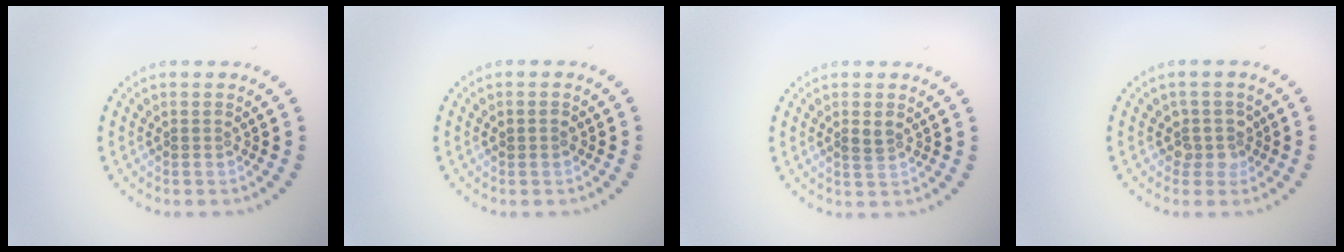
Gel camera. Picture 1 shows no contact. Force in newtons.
{"total": 0.8, "press": 0.8, "slide": 0.1}
{"total": 1.1, "press": 1.1, "slide": 0.3}
{"total": 2.0, "press": 1.6, "slide": 1.2}